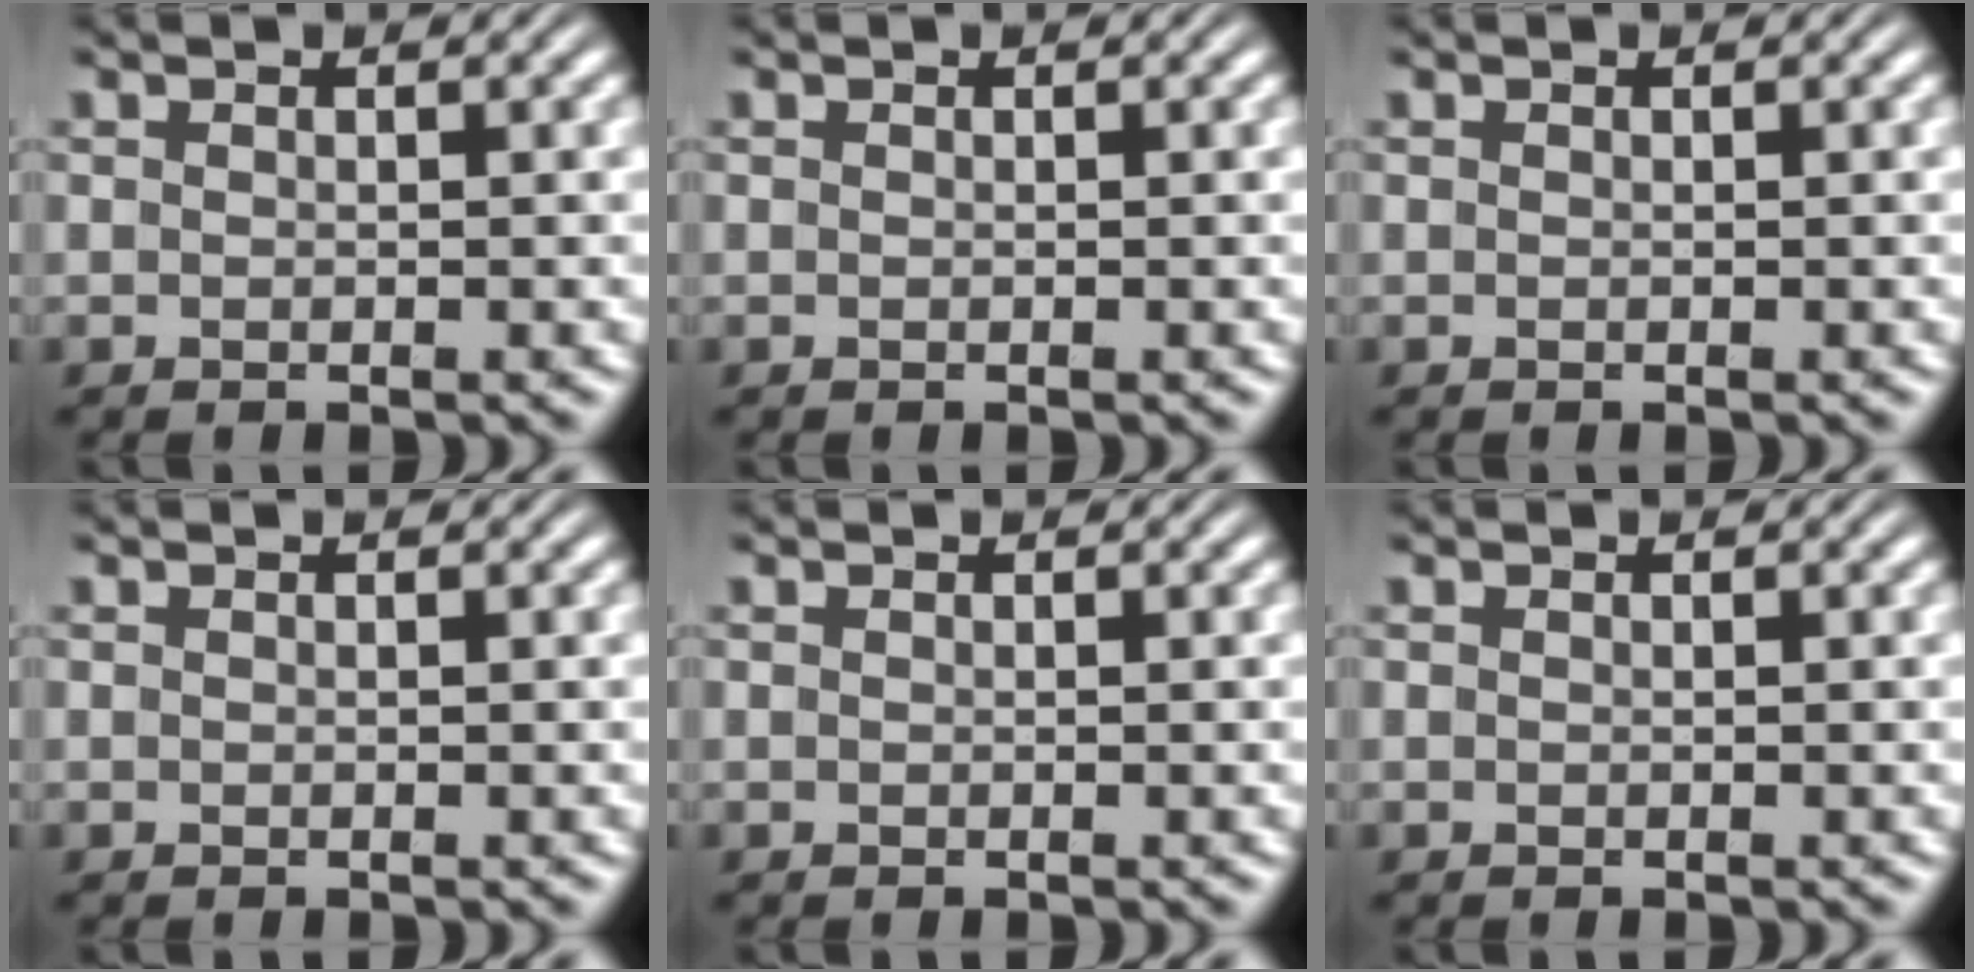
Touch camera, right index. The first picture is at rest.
{"total": 0.0}
{"total": 0.0}
{"total": 0.0}
{"total": 0.0}
{"total": 0.0}